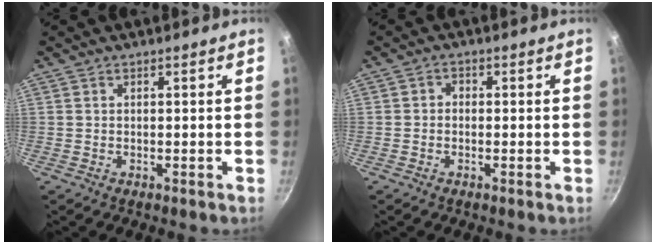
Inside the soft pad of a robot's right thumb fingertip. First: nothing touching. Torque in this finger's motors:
{"motor_torque": [-0.43, 0.02, -0.31, 0.15, 0.02]}